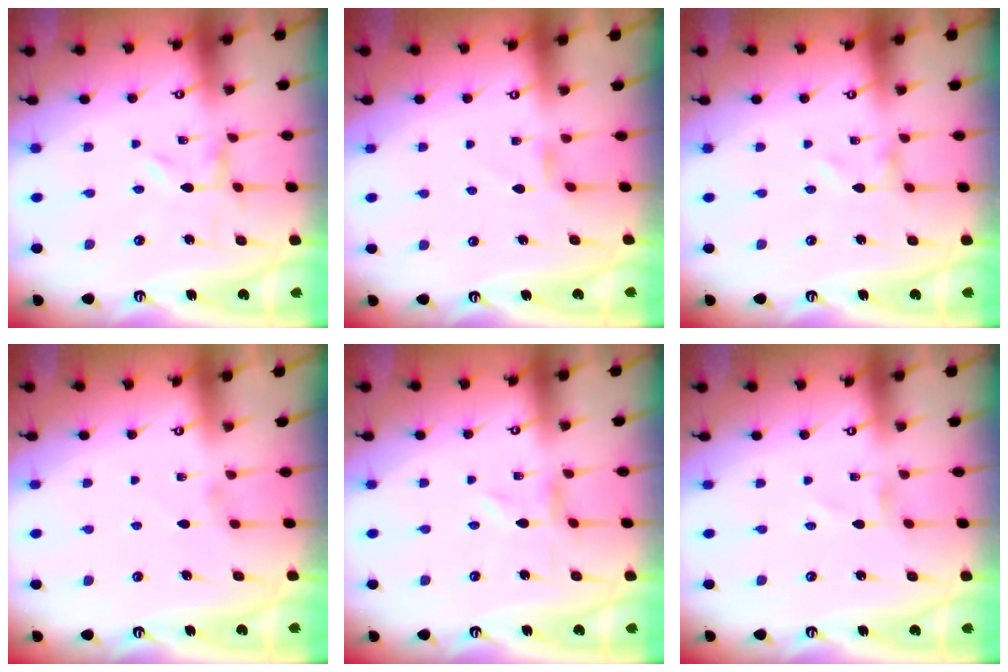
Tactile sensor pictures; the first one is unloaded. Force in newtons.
{"total": 2.7, "press": 2.6, "slide": 0.4}
{"total": 0.0}
{"total": 2.7, "press": 2.7, "slide": 0.3}
{"total": 0.0}
{"total": 0.0}